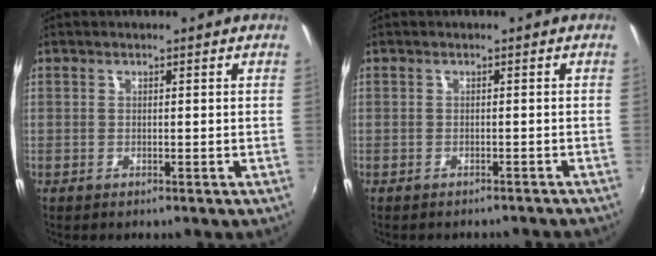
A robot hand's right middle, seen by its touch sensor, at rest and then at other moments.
{"total": 4.4, "force": [-4.0, 1.2, 1.5], "torque": [-0.030, -0.014, -0.050]}